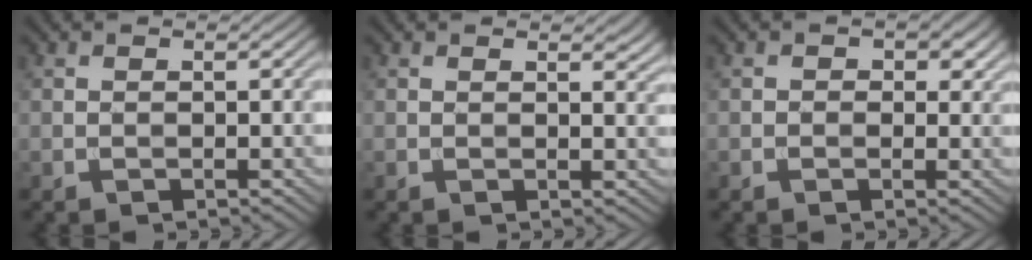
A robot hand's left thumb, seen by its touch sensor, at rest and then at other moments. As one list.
[{"total": 1.9, "force": [1.2, 0.5, 1.4], "torque": [-0.019, -0.006, 0.021]}, {"total": 1.9, "force": [0.4, 1.5, 1.0], "torque": [-0.013, -0.007, 0.001]}]